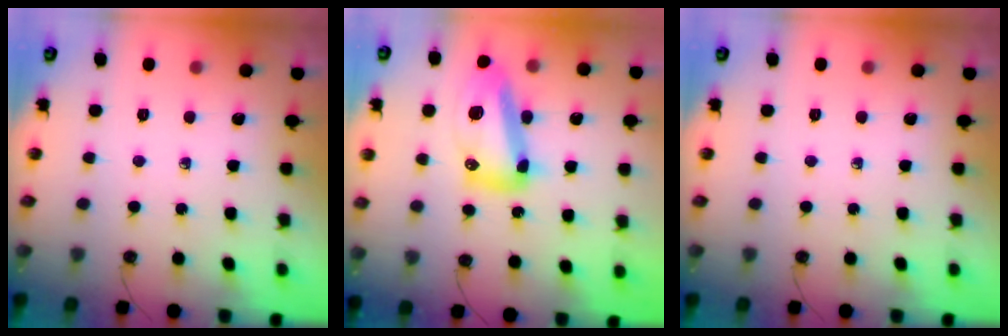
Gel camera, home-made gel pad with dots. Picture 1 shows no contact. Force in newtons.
{"total": 15.1, "press": 15.1, "slide": 1.2}
{"total": 0.0}